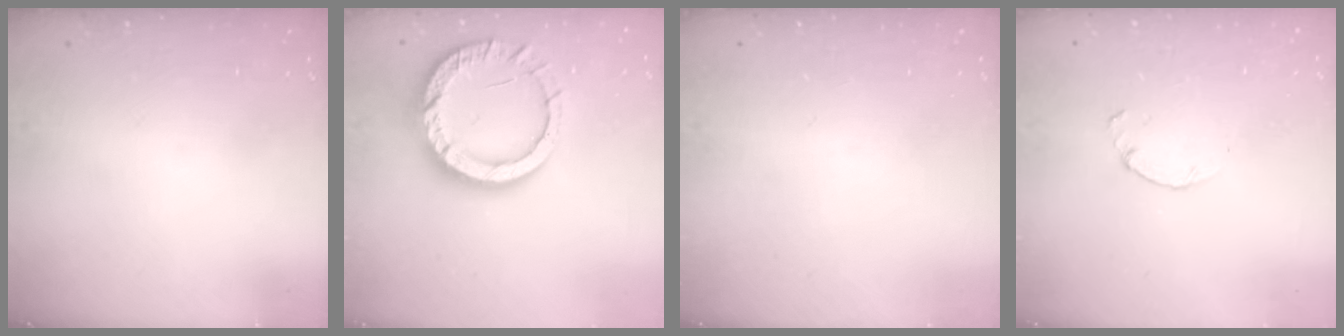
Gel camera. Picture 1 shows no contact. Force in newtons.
{"total": 15.1, "press": 15.0, "slide": 1.1}
{"total": 0.0}
{"total": 0.9, "press": 0.8, "slide": 0.3}